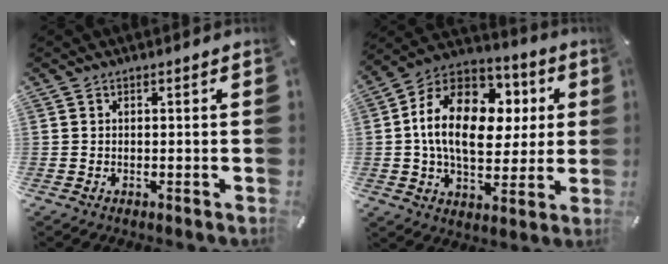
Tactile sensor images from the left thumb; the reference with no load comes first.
{"total": 19.9, "force": [3.1, 13.4, 14.4], "torque": [-0.276, 0.001, 0.053]}